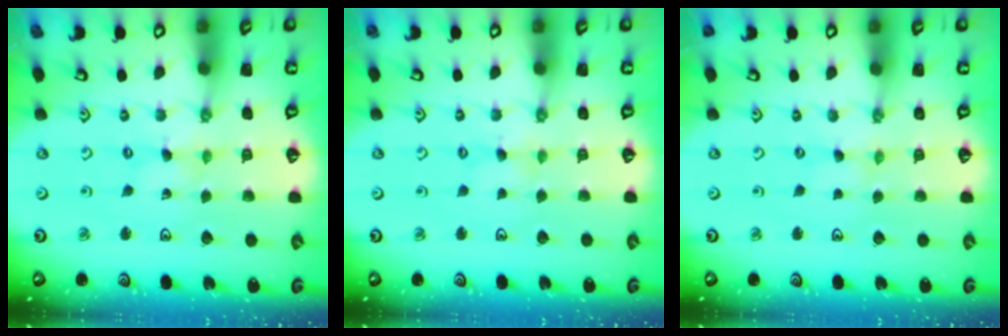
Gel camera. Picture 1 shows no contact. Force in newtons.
{"total": 1.0, "press": 1.0, "slide": 0.2}
{"total": 0.0}